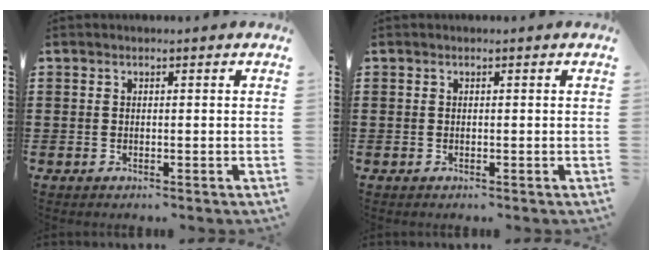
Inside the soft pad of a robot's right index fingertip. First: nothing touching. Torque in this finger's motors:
{"motor_torque": [0.00, 0.00, 0.00, 0.00]}